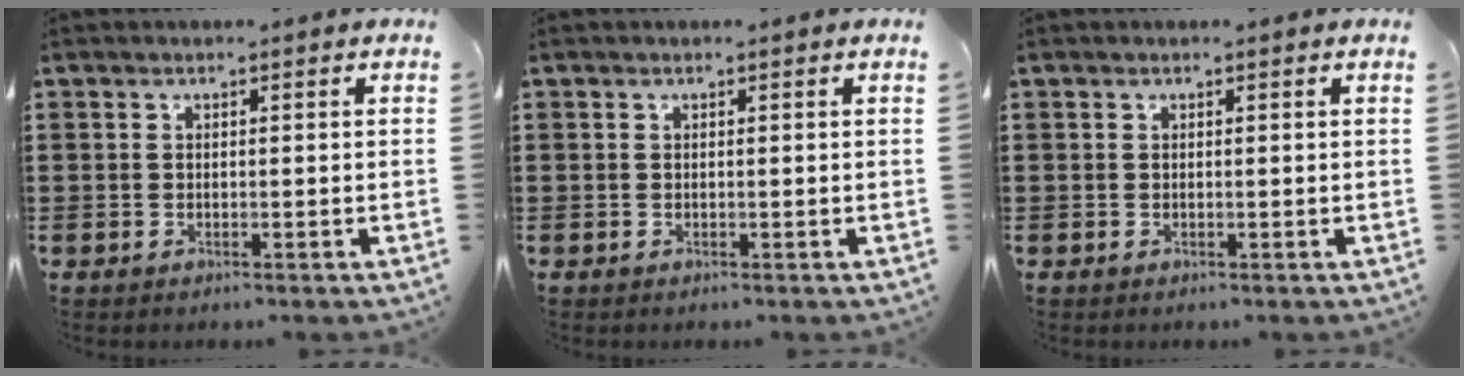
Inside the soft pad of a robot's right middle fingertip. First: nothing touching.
{"total": 0.0}
{"total": 0.0}